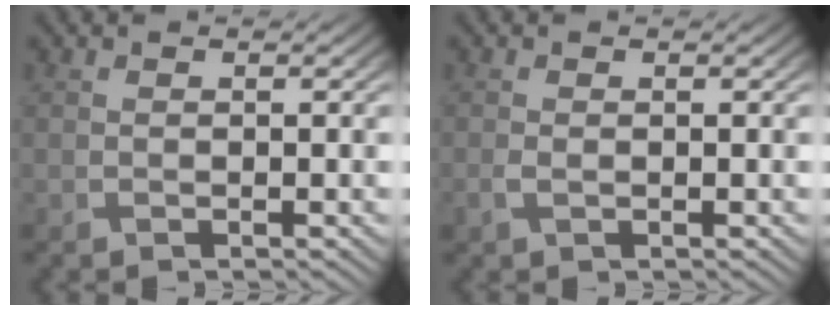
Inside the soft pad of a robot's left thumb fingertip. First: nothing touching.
{"total": 1.1, "force": [-0.2, 0.7, 0.8], "torque": [-0.024, -0.004, -0.003]}